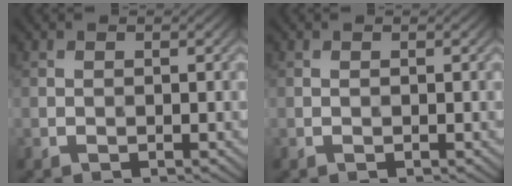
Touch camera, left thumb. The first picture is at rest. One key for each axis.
{"total": 0.0}